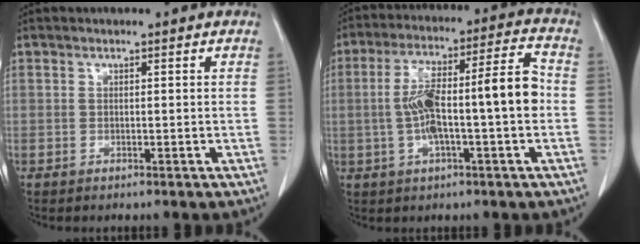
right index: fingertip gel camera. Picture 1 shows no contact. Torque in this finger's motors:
{"motor_torque": [0.61, 0.10, 0.37, 0.17]}